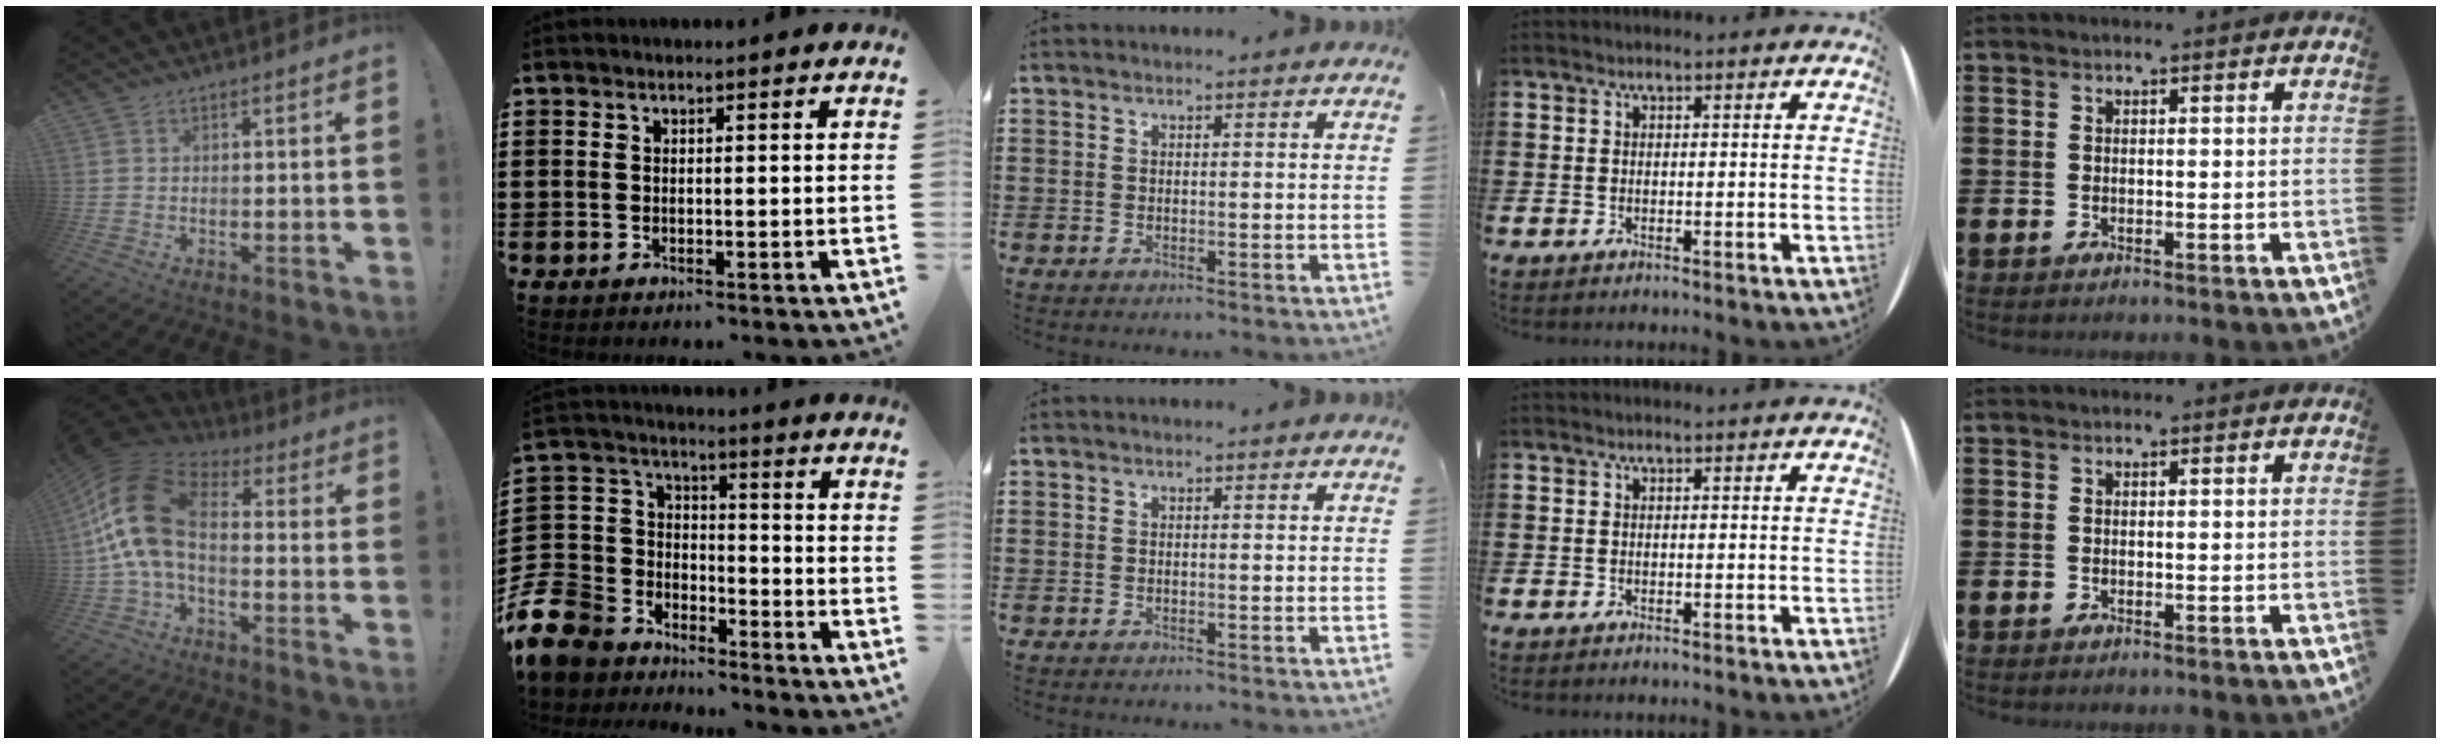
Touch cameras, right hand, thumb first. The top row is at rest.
{"thumb": {"total": 18.0, "force": [1.7, 9.7, 15.0], "torque": [-0.300, 0.008, 0.036]}, "index": {"total": 9.2, "force": [-6.4, 6.3, 1.8], "torque": [-0.089, 0.011, -0.130]}}